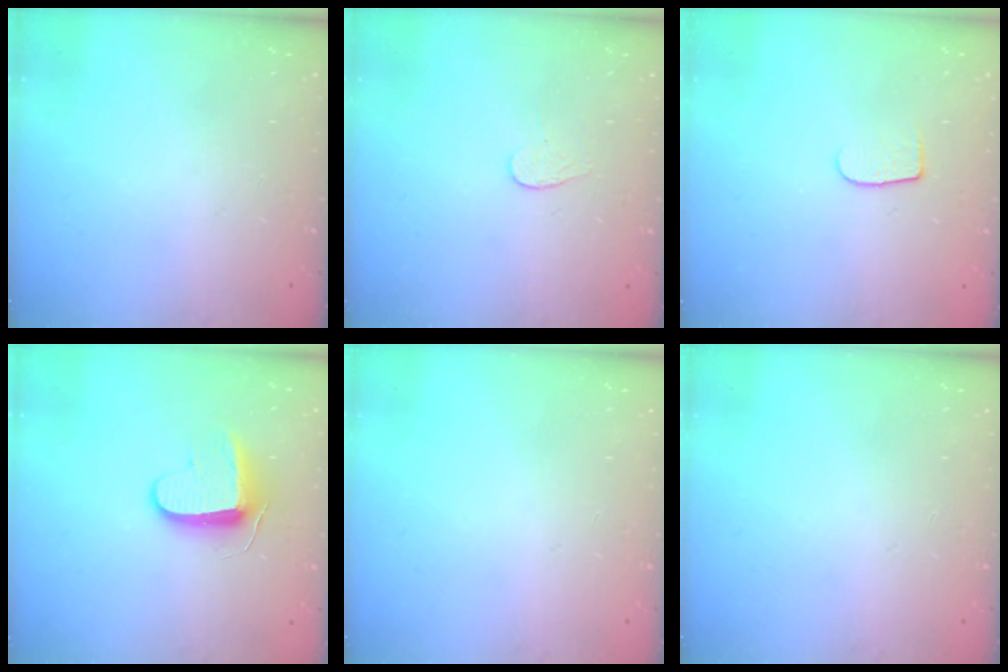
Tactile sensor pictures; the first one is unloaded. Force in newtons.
{"total": 3.4, "press": 3.4, "slide": 0.3}
{"total": 5.8, "press": 5.8, "slide": 0.7}
{"total": 8.7, "press": 8.7, "slide": 0.6}
{"total": 0.0}
{"total": 0.0}